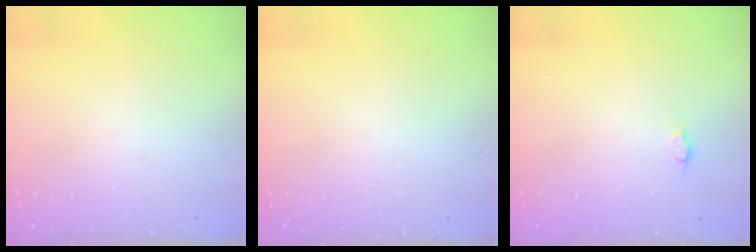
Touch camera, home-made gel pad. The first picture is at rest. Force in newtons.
{"total": 0.0}
{"total": 2.7, "press": 2.5, "slide": 1.1}